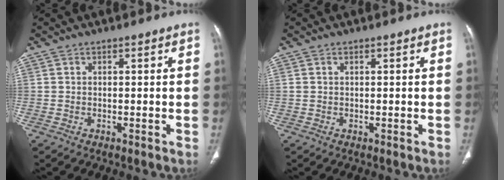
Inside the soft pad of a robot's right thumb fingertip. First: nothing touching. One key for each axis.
{"total": 0.6, "fx": 0.3, "fy": 0.4, "fz": 0.4, "tx": -0.009, "ty": 0.006, "tz": 0.007}